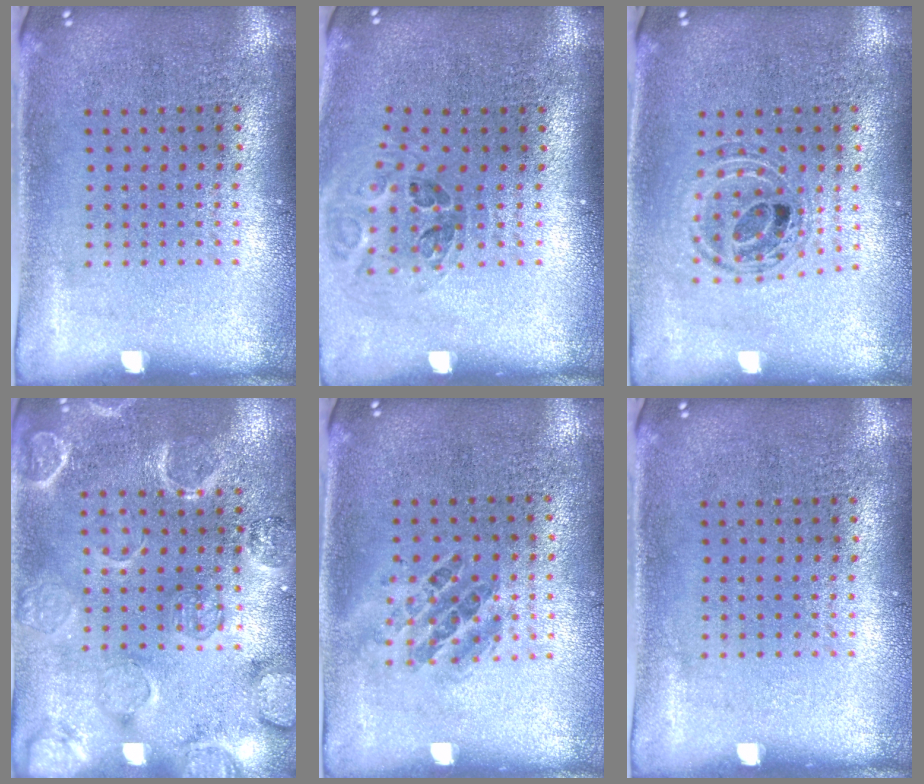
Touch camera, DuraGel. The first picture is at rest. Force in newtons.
{"total": 1.2, "press": 1.1, "slide": 0.4}
{"total": 0.5, "press": 0.5, "slide": 0.2}
{"total": 2.3, "press": 2.3, "slide": 0.5}
{"total": 0.9, "press": 0.8, "slide": 0.3}
{"total": 0.0}